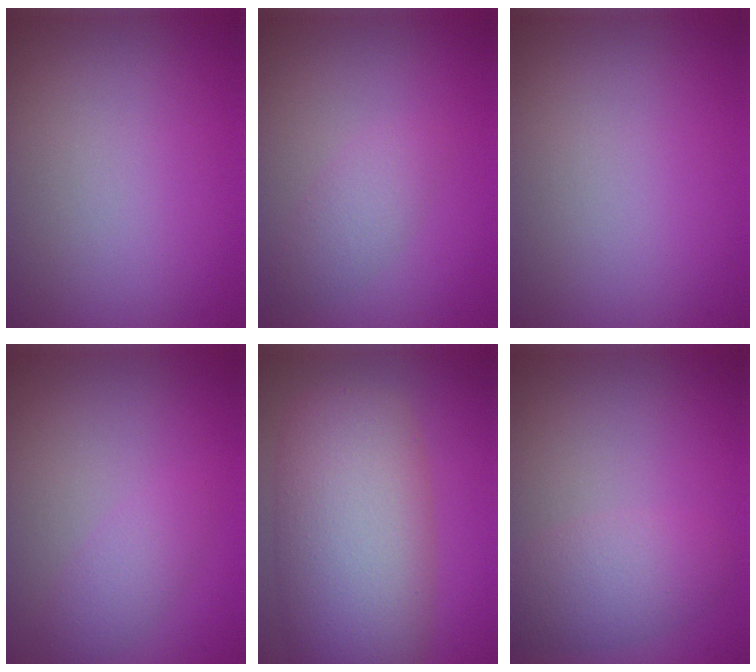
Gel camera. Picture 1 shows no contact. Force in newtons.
{"total": 1.9, "press": 1.9, "slide": 0.1}
{"total": 0.0}
{"total": 1.6, "press": 1.6, "slide": 0.0}
{"total": 9.7, "press": 9.7, "slide": 0.5}
{"total": 3.2, "press": 3.2, "slide": 0.1}